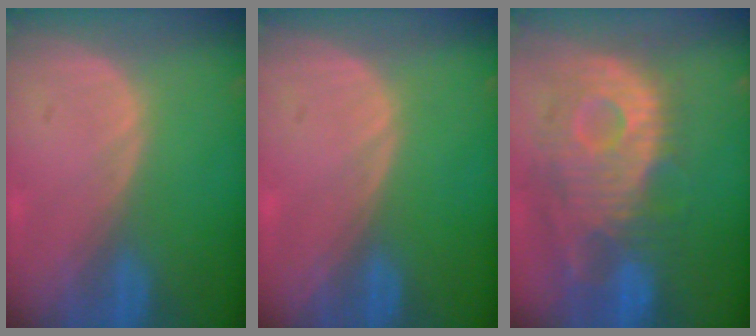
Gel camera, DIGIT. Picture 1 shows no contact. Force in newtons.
{"total": 0.0}
{"total": 12.3, "press": 10.9, "slide": 5.7}